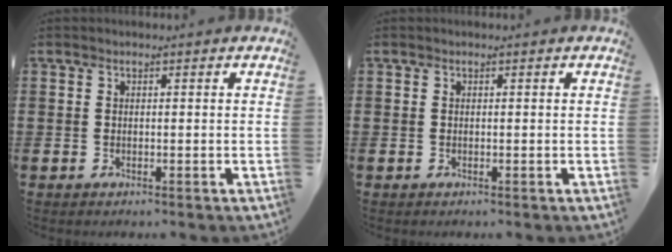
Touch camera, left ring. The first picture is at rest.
{"total": 0.0}